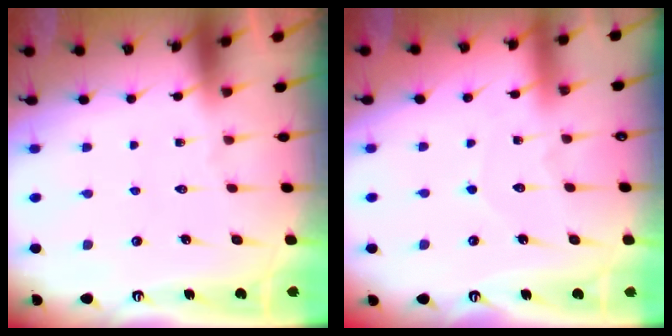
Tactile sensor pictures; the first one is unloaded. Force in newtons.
{"total": 3.0, "press": 3.0, "slide": 0.3}